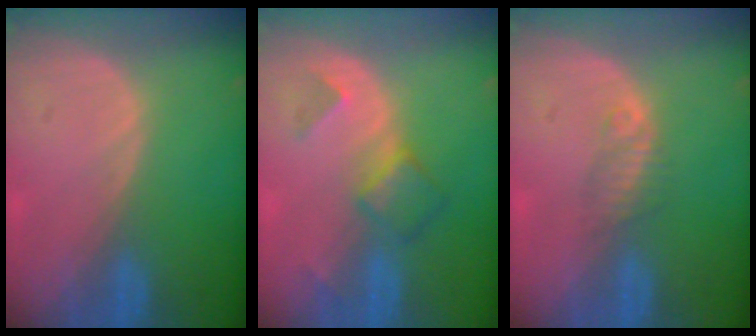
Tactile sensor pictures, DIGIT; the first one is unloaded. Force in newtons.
{"total": 4.8, "press": 4.6, "slide": 1.4}
{"total": 2.2, "press": 1.9, "slide": 1.0}